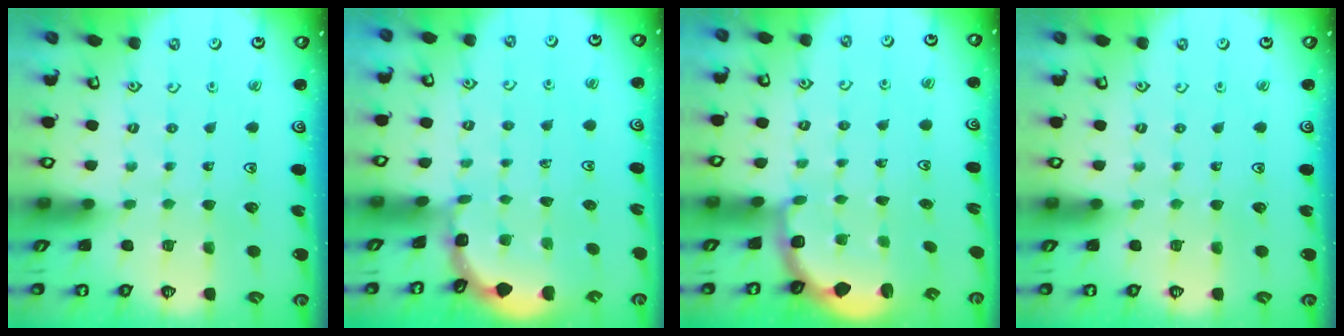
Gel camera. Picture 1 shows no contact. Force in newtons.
{"total": 1.3, "press": 1.3, "slide": 0.1}
{"total": 3.0, "press": 2.2, "slide": 2.0}
{"total": 0.0}